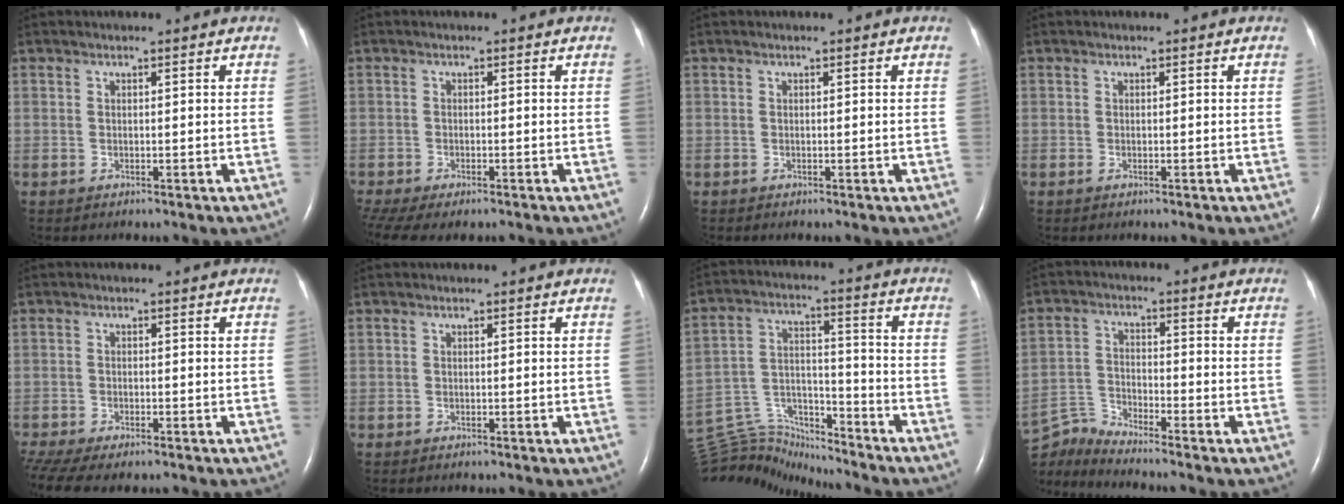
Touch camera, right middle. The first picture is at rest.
{"total": 8.7, "force": [-6.4, 3.3, 4.9], "torque": [-0.107, -0.001, -0.097]}
{"total": 0.0}
{"total": 0.0}
{"total": 9.3, "force": [-7.3, 3.1, 5.0], "torque": [-0.107, -0.001, -0.113]}
{"total": 0.6, "force": [-0.5, 0.1, 0.3], "torque": [-0.006, -0.001, -0.007]}
{"total": 15.6, "force": [-15.3, 1.8, 2.4], "torque": [-0.055, 0.036, -0.262]}
{"total": 6.8, "force": [-6.5, -1.8, 0.2], "torque": [-0.023, -0.004, -0.127]}